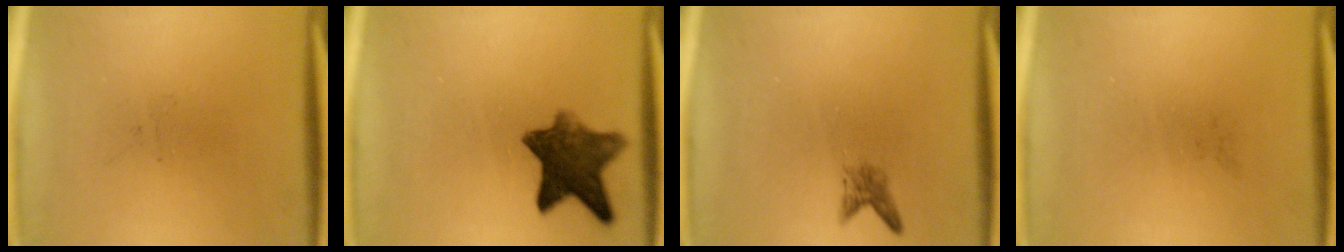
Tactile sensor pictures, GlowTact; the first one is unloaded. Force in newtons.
{"total": 9.2}
{"total": 1.6}
{"total": 0.0}